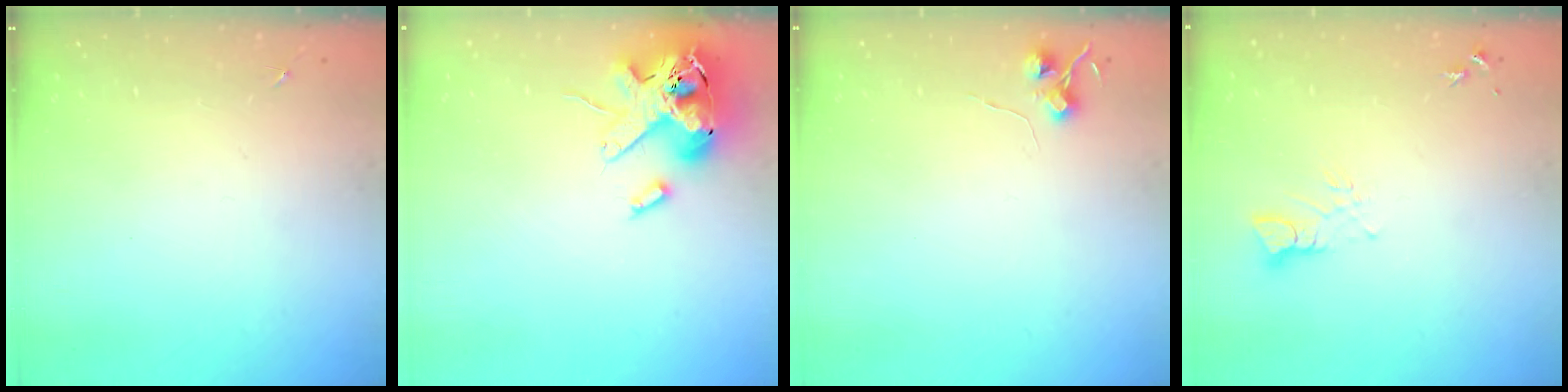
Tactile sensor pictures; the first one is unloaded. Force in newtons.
{"total": 16.4, "press": 16.2, "slide": 2.7}
{"total": 5.8, "press": 5.8, "slide": 0.7}
{"total": 3.4, "press": 3.4, "slide": 0.2}